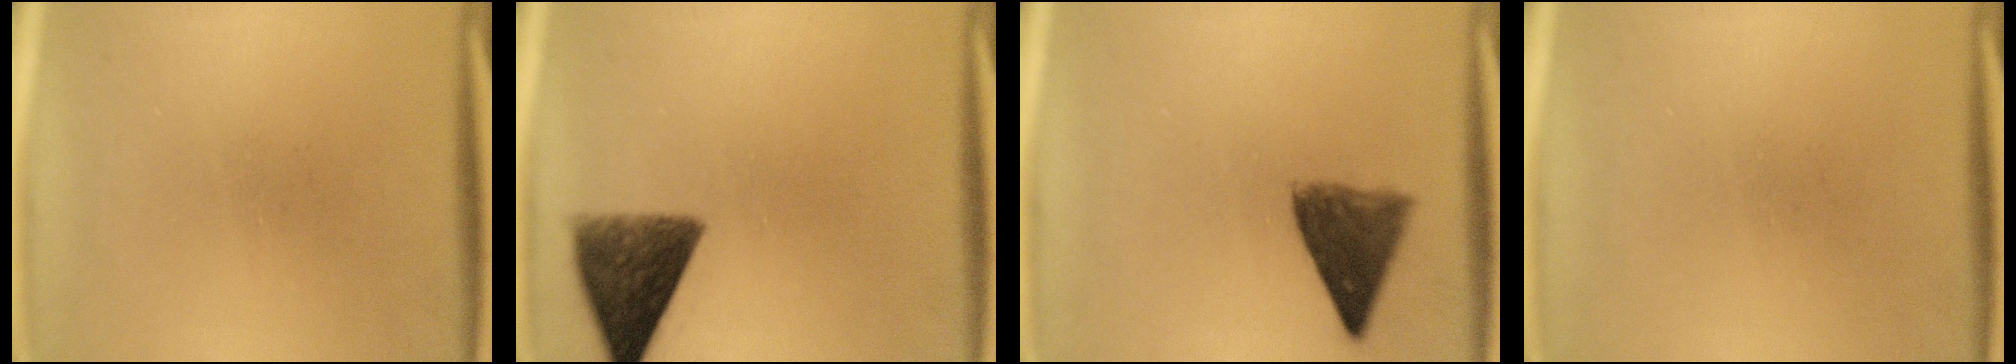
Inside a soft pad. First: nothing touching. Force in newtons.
{"total": 9.0}
{"total": 7.2}
{"total": 0.0}